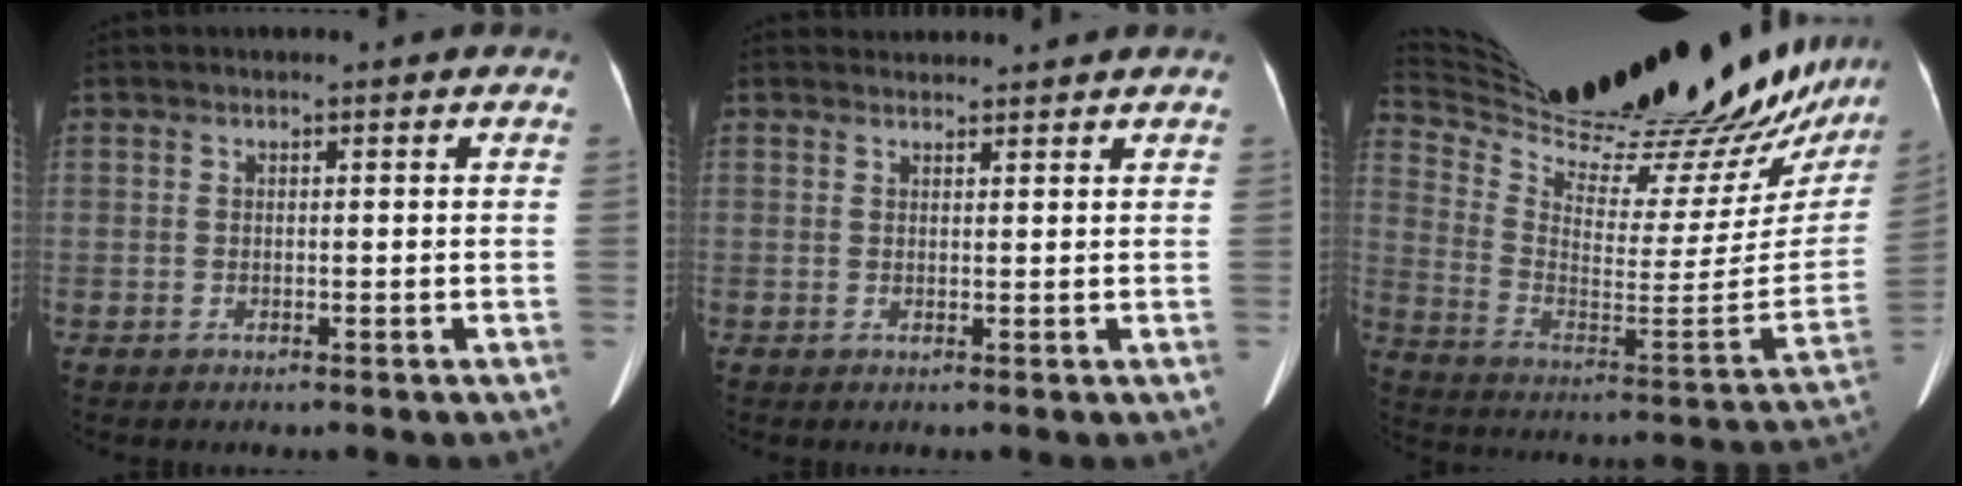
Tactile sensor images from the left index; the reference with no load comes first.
{"total": 1.6, "force": [1.5, 0.3, -0.5], "torque": [0.000, 0.017, 0.028]}
{"total": 36.3, "force": [32.2, 7.3, 15.1], "torque": [-0.261, -0.093, 0.444]}